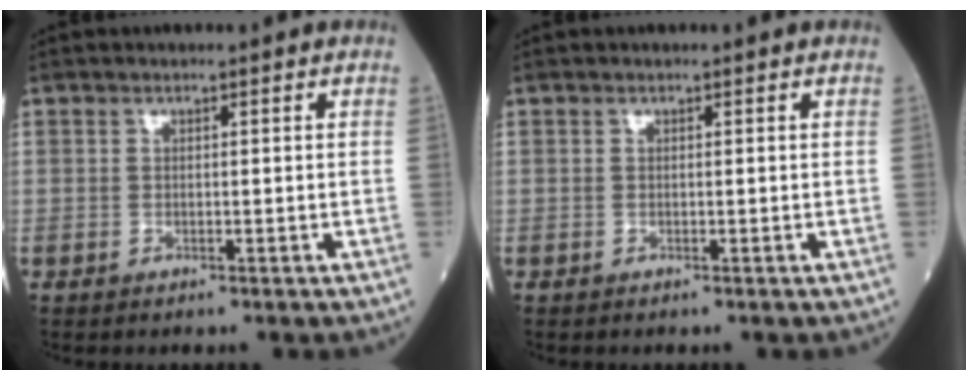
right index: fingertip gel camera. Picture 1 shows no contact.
{"total": 0.0}